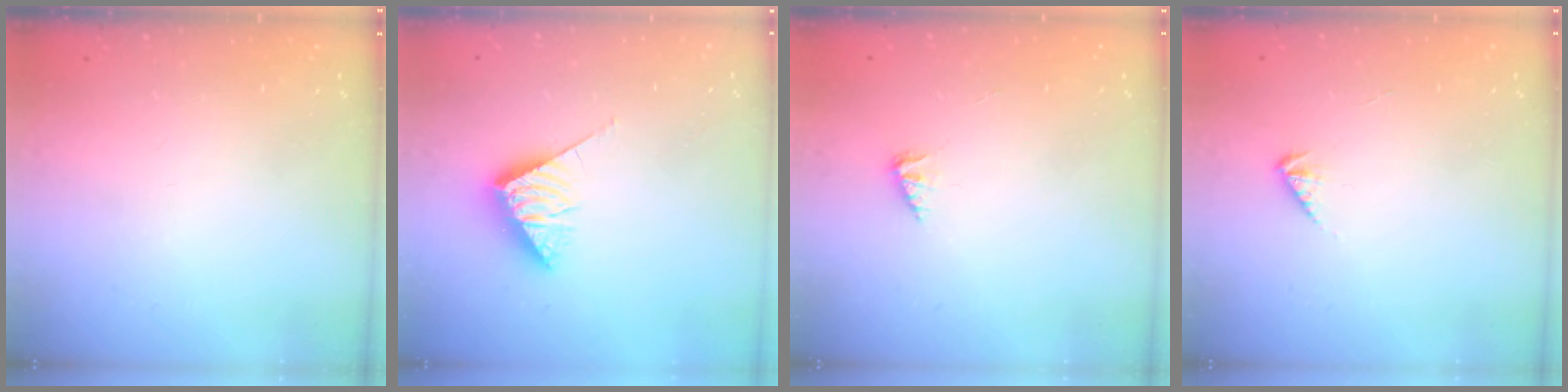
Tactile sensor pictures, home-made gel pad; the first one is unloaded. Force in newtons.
{"total": 7.9, "press": 7.9, "slide": 0.4}
{"total": 2.2, "press": 2.2, "slide": 0.2}
{"total": 2.4, "press": 2.3, "slide": 0.5}